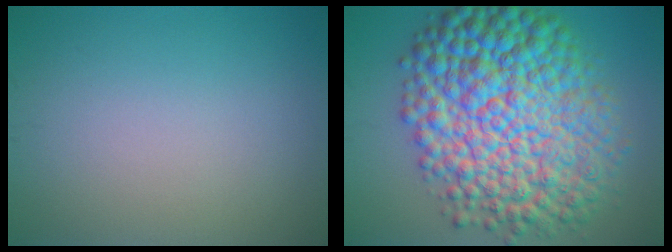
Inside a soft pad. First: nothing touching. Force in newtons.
{"total": 14.6, "press": 14.6, "slide": 0.0}